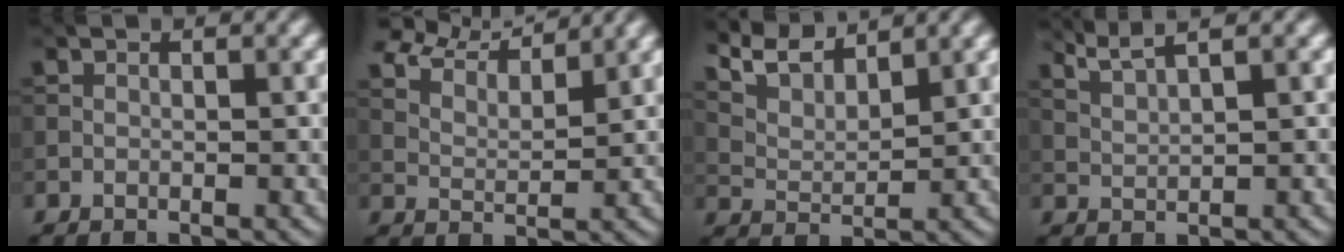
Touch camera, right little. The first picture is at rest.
{"total": 7.5, "force": [6.7, 1.5, 3.1], "torque": [-0.064, 0.009, 0.102]}
{"total": 4.9, "force": [4.3, 1.1, 2.0], "torque": [-0.048, 0.006, 0.080]}
{"total": 3.1, "force": [2.4, 0.5, 1.9], "torque": [-0.035, 0.009, 0.045]}